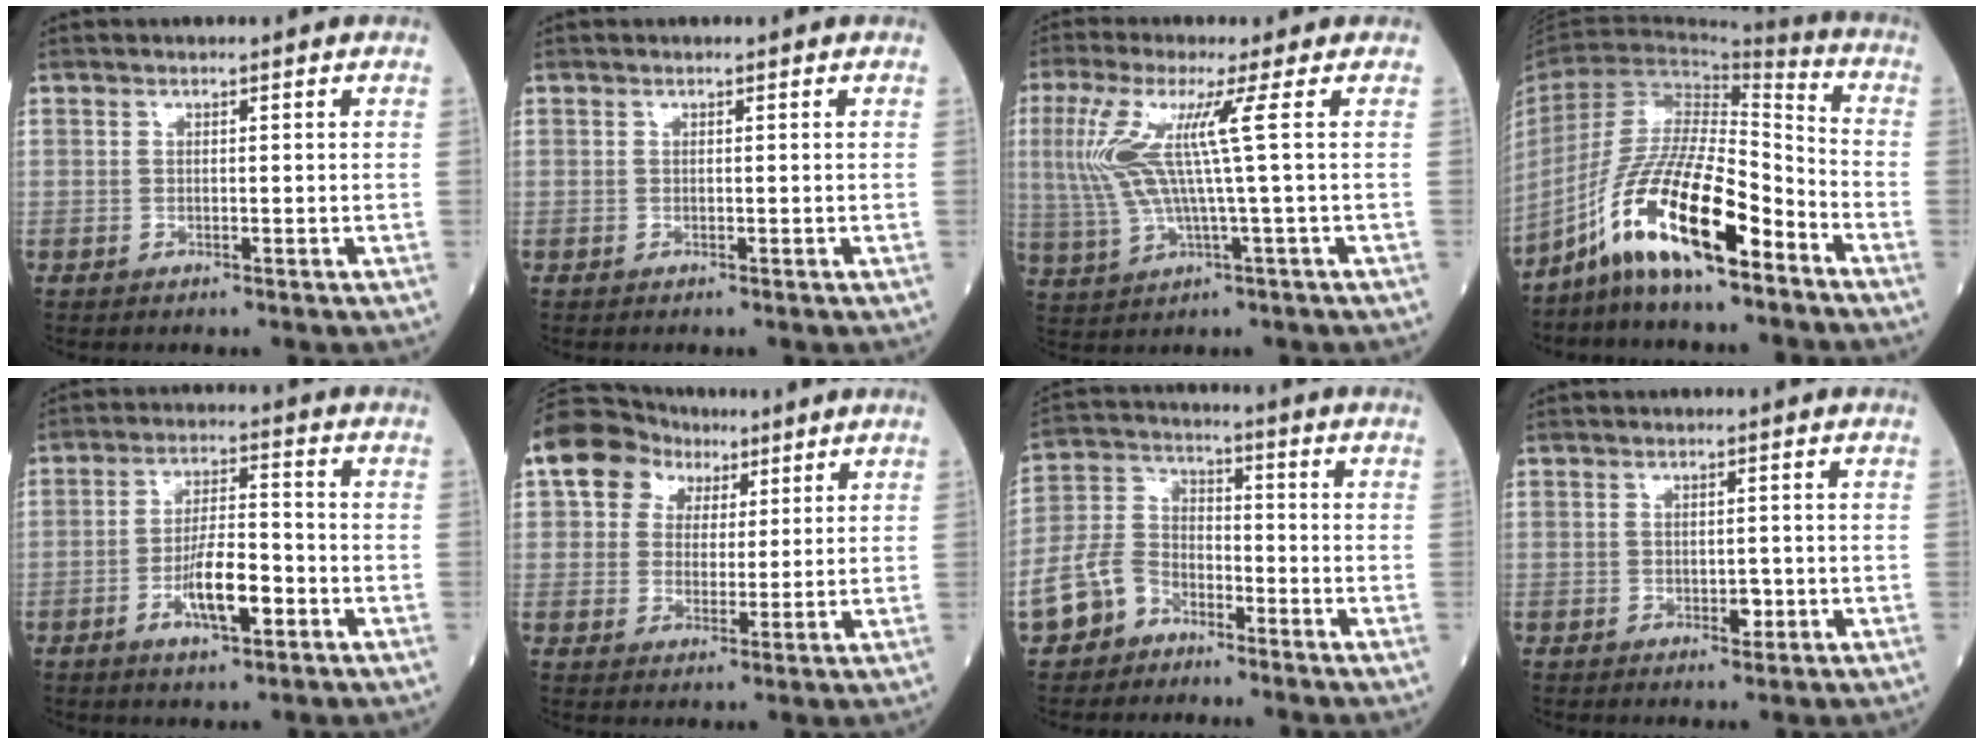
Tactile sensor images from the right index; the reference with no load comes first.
{"total": 0.0}
{"total": 8.8, "force": [1.8, -0.8, 8.6], "torque": [-0.199, 0.010, 0.042]}
{"total": 14.9, "force": [-9.6, 2.5, 11.1], "torque": [-0.210, 0.003, -0.177]}
{"total": 7.7, "force": [-3.0, 1.9, 6.9], "torque": [-0.130, 0.003, -0.050]}
{"total": 8.6, "force": [4.1, 6.9, 3.1], "torque": [-0.058, 0.041, 0.070]}
{"total": 7.8, "force": [-5.0, 5.3, 2.9], "torque": [-0.078, 0.015, -0.102]}
{"total": 1.7, "force": [-0.4, 0.9, 1.4], "torque": [-0.022, 0.000, 0.000]}